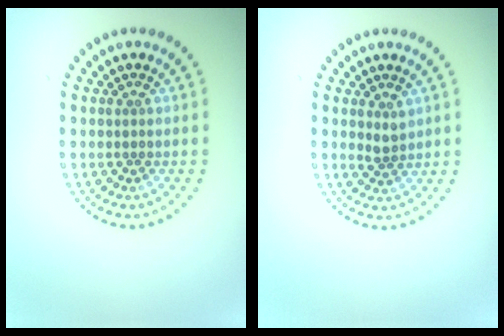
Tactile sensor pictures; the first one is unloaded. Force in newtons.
{"total": 1.3, "press": 1.1, "slide": 0.8}